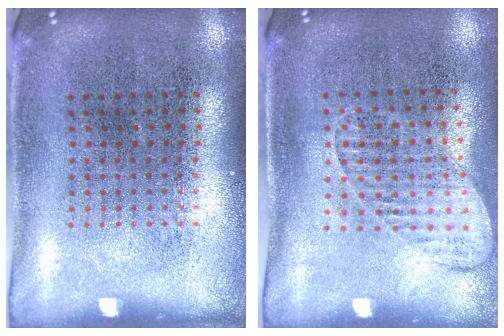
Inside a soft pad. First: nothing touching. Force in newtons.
{"total": 1.4, "press": 1.2, "slide": 0.9}